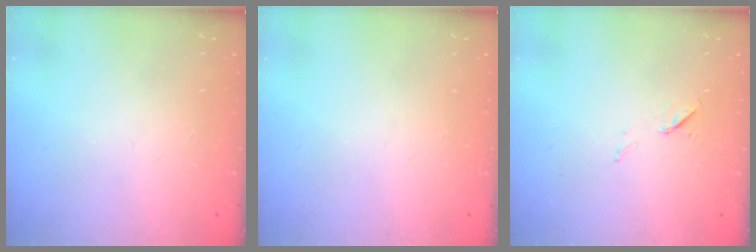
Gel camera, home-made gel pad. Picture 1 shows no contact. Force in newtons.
{"total": 0.0}
{"total": 5.0, "press": 4.6, "slide": 1.9}